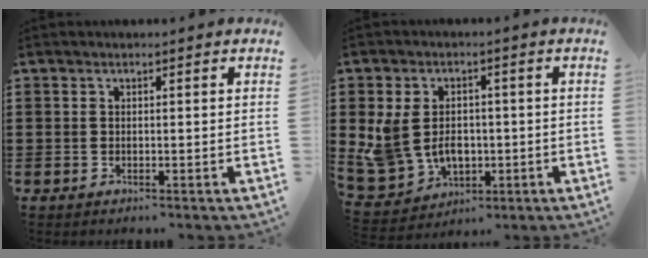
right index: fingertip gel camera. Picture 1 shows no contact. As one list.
[{"total": 7.8, "force": [-0.3, 6.4, 4.4], "torque": [-0.129, 0.009, -0.007]}]